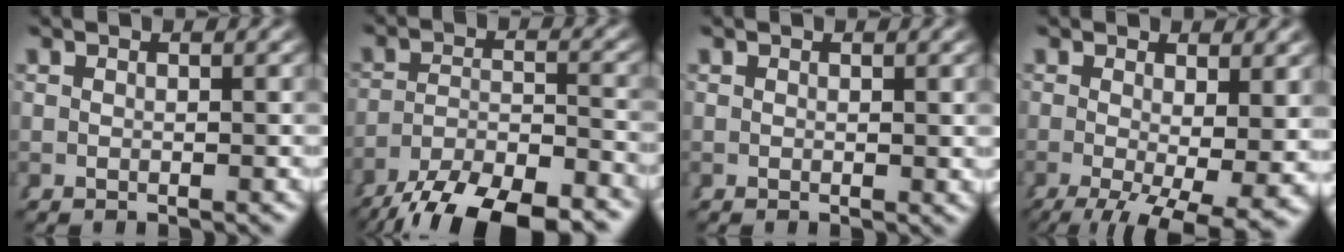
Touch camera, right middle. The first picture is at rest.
{"total": 8.7, "force": [-6.7, 3.0, 4.7], "torque": [-0.065, -0.021, -0.093]}
{"total": 0.0}
{"total": 9.2, "force": [-4.3, 3.7, 7.2], "torque": [-0.114, -0.059, -0.036]}